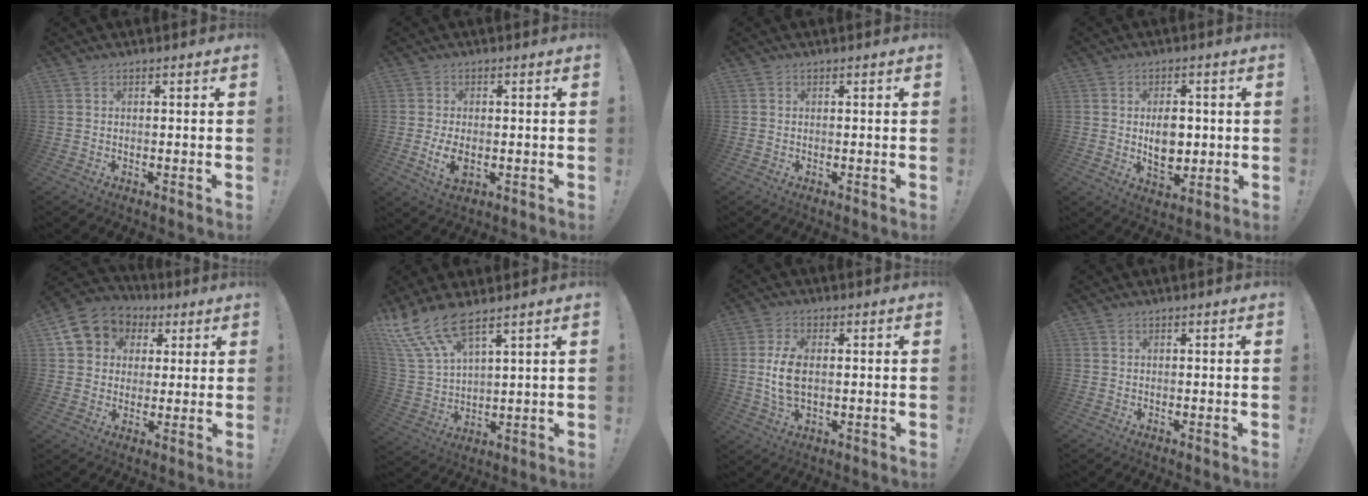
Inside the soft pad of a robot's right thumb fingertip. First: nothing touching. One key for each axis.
{"total": 5.6, "fx": -0.9, "fy": 3.0, "fz": 4.6, "tx": -0.079, "ty": -0.006, "tz": -0.015}
{"total": 0.0}
{"total": 8.4, "fx": 0.2, "fy": 6.2, "fz": 5.7, "tx": -0.084, "ty": -0.002, "tz": 0.002}
{"total": 10.6, "fx": 3.9, "fy": 9.1, "fz": 3.8, "tx": -0.056, "ty": -0.018, "tz": 0.081}
{"total": 12.4, "fx": 9.8, "fy": 3.7, "fz": 6.6, "tx": -0.150, "ty": -0.052, "tz": 0.186}
{"total": 8.6, "fx": 0.2, "fy": 4.9, "fz": 7.1, "tx": -0.135, "ty": -0.005, "tz": 0.004}
{"total": 0.6, "fx": 0.3, "fy": 0.4, "fz": 0.3, "tx": -0.003, "ty": 0.000, "tz": 0.005}